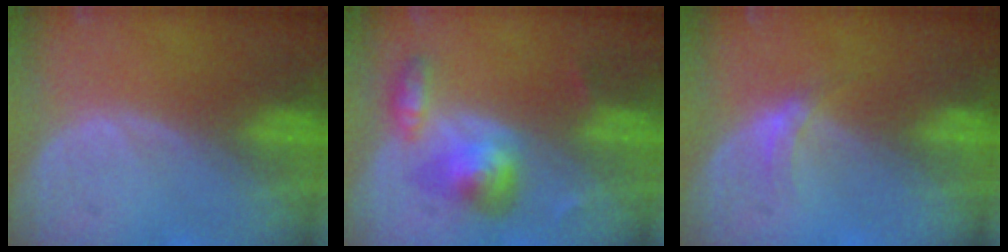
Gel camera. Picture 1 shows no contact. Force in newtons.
{"total": 5.7, "press": 5.6, "slide": 1.0}
{"total": 2.3, "press": 1.9, "slide": 1.3}